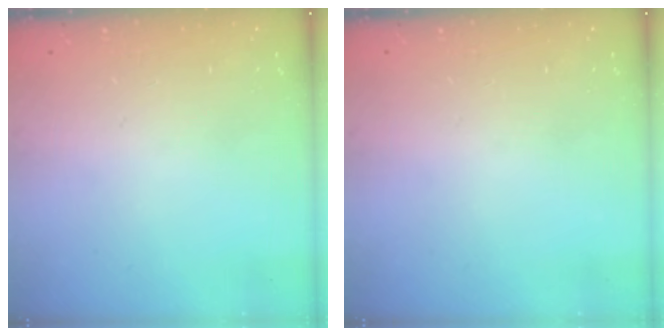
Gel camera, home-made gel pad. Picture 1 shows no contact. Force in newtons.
{"total": 0.0}